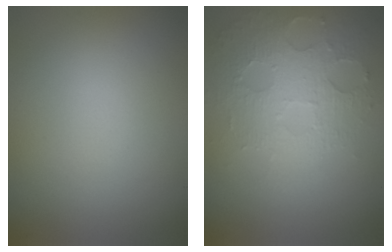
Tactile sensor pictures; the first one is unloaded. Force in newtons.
{"total": 3.8, "press": 3.3, "slide": 1.9}